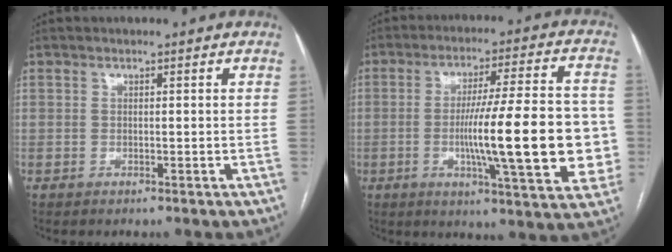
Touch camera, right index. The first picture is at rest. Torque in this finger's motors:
{"motor_torque": [2.14, 0.00, 1.05, 0.21]}